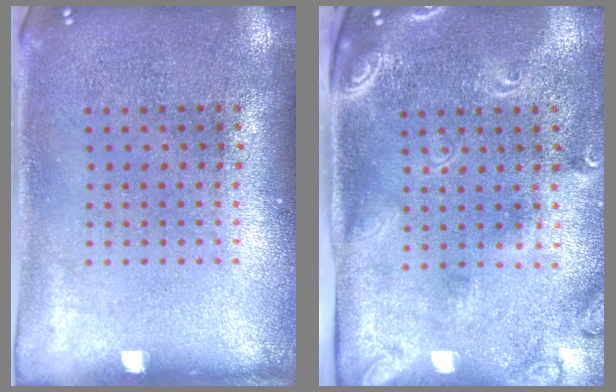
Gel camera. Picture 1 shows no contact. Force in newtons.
{"total": 2.4, "press": 1.8, "slide": 1.6}